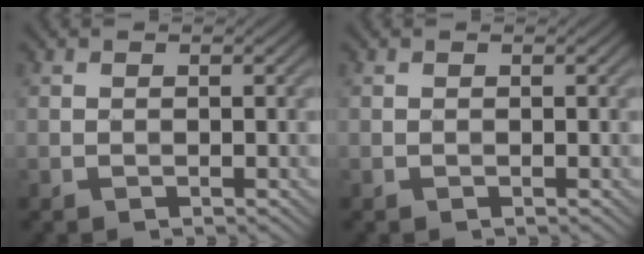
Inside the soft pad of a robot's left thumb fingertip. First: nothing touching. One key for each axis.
{"total": 0.0}